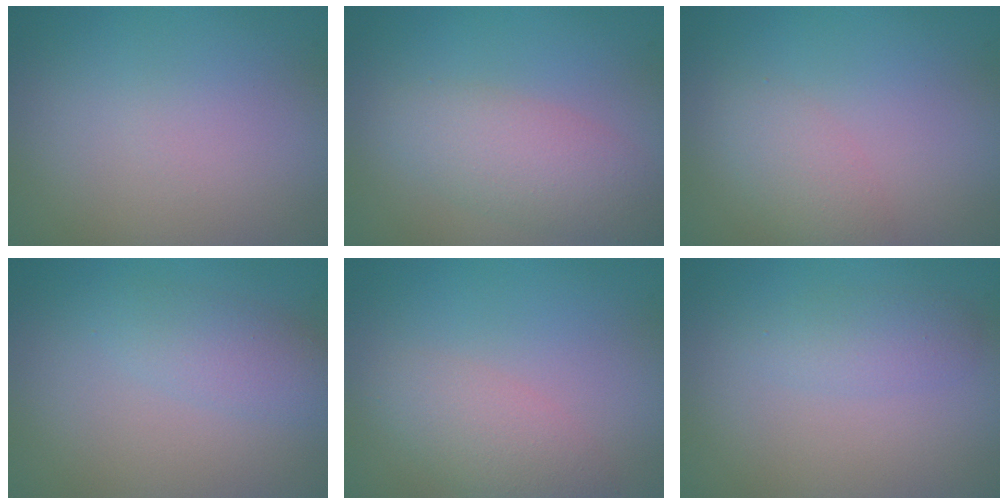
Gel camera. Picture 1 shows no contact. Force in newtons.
{"total": 3.9, "press": 3.9, "slide": 0.1}
{"total": 2.4, "press": 2.4, "slide": 0.1}
{"total": 2.4, "press": 2.4, "slide": 0.1}
{"total": 3.1, "press": 3.1, "slide": 0.2}
{"total": 1.9, "press": 1.9, "slide": 0.1}